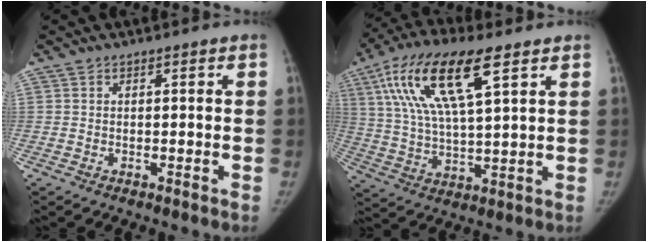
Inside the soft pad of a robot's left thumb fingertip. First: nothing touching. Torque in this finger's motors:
{"motor_torque": [0.56, 0.07, 1.83, -0.94, 0.45]}